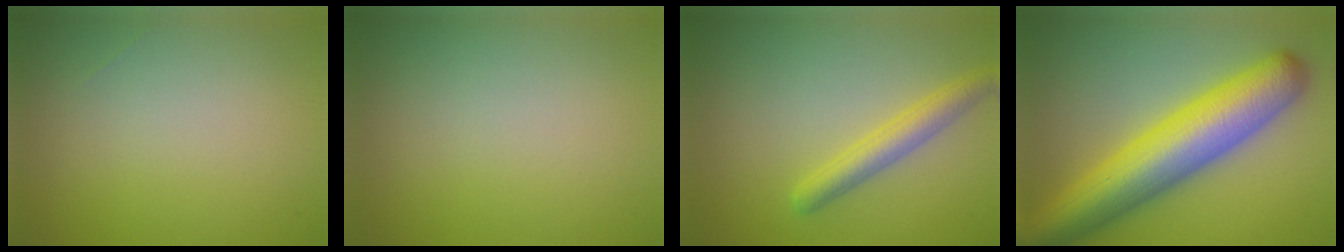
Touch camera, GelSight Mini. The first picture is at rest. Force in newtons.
{"total": 0.0}
{"total": 3.0, "press": 3.0, "slide": 0.1}
{"total": 11.7, "press": 11.7, "slide": 0.2}